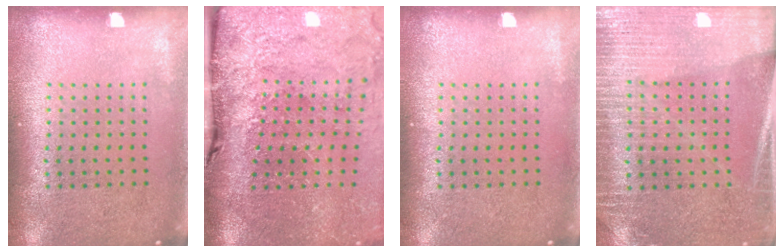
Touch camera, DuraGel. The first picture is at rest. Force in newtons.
{"total": 3.9, "press": 3.3, "slide": 2.2}
{"total": 0.0}
{"total": 3.4, "press": 3.1, "slide": 1.4}